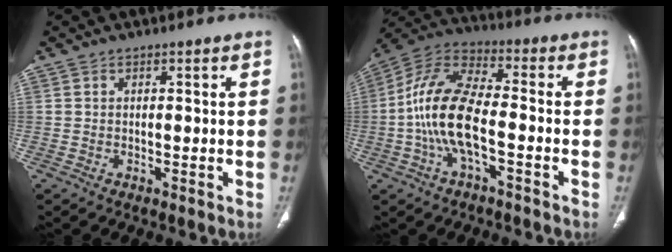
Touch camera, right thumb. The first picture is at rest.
{"total": 13.8, "force": [-3.0, 5.7, 12.2], "torque": [-0.253, 0.042, -0.061]}